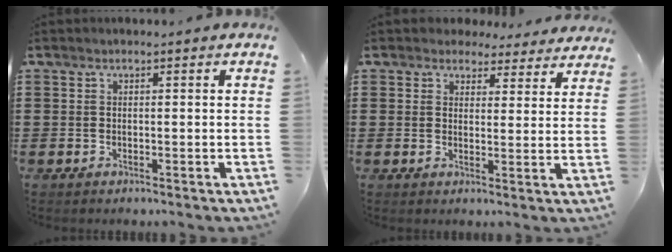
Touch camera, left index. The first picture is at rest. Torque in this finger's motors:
{"motor_torque": [2.14, 0.00, 0.37, 0.02]}